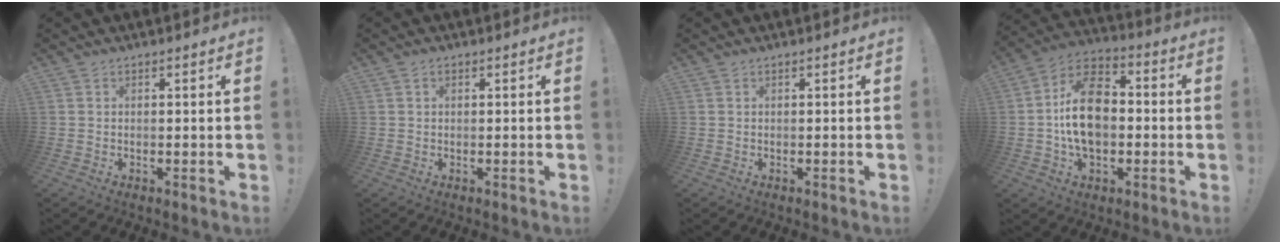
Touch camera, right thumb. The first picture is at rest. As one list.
[{"total": 0.7, "force": [0.3, 0.5, 0.4], "torque": [-0.001, -0.001, 0.005]}, {"total": 0.0}, {"total": 17.2, "force": [-1.3, 11.6, 12.7], "torque": [-0.218, 0.023, -0.023]}]